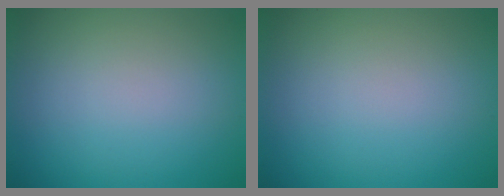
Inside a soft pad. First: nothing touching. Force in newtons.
{"total": 0.0}